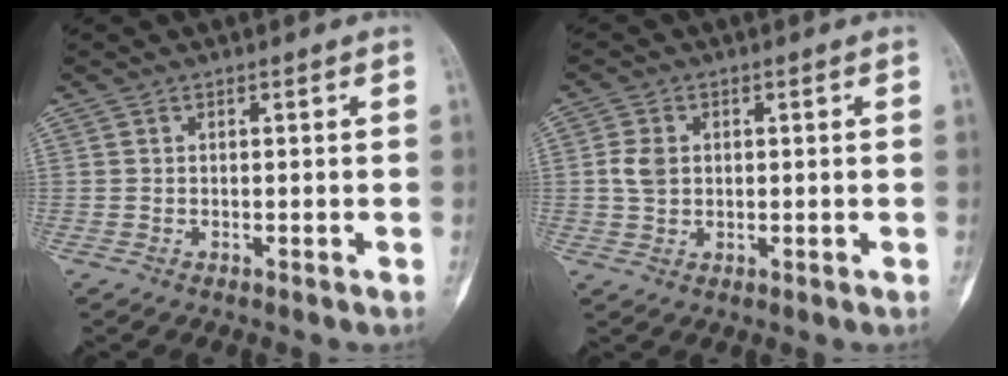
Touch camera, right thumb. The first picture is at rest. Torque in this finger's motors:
{"motor_torque": [-0.02, 0.05, -0.15, -0.15, -0.05]}